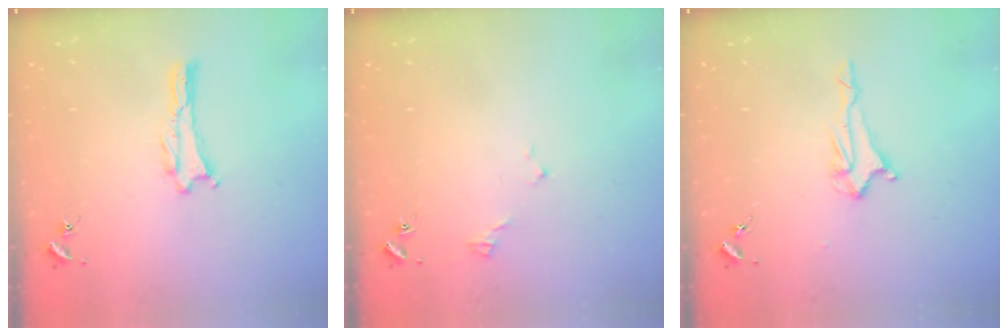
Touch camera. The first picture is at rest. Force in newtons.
{"total": 2.9, "press": 2.9, "slide": 0.3}
{"total": 2.1, "press": 2.0, "slide": 0.4}